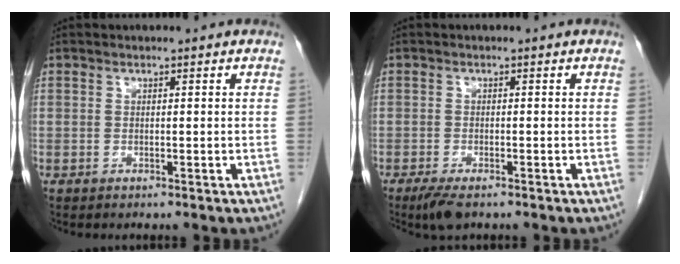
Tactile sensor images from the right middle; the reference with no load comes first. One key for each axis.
{"total": 3.6, "fx": -2.6, "fy": 1.0, "fz": 2.3, "tx": -0.046, "ty": -0.009, "tz": -0.042}